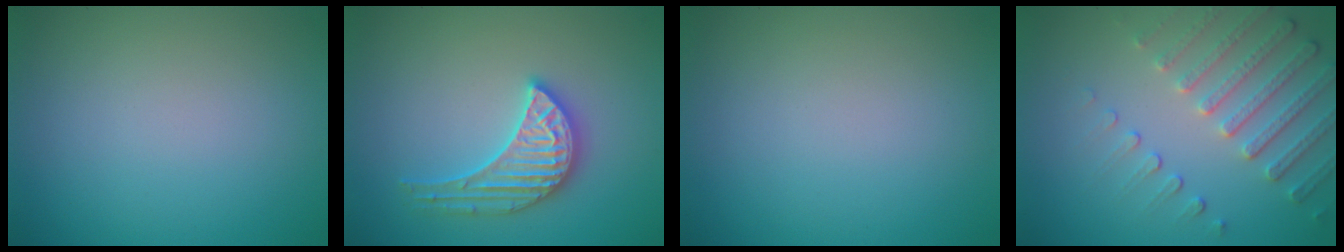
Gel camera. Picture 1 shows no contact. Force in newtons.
{"total": 3.6, "press": 3.6, "slide": 0.4}
{"total": 0.0}
{"total": 4.8, "press": 3.7, "slide": 3.1}